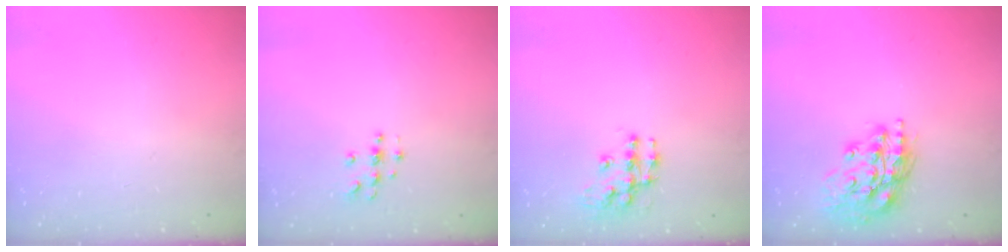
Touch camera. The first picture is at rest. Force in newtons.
{"total": 4.0, "press": 4.0, "slide": 0.5}
{"total": 10.9, "press": 10.9, "slide": 0.8}
{"total": 15.9, "press": 15.7, "slide": 2.2}